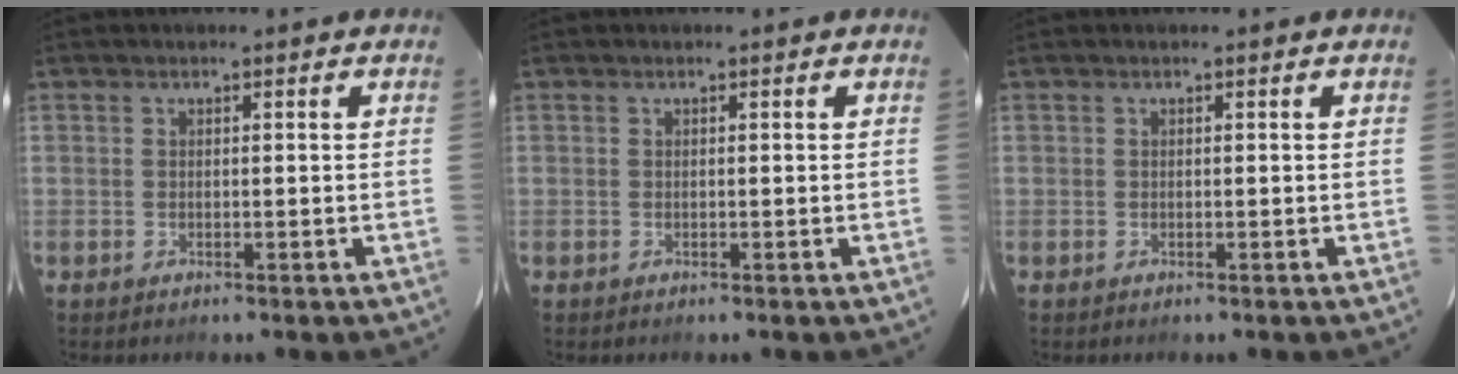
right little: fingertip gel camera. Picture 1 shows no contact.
{"total": 0.0}
{"total": 0.0}